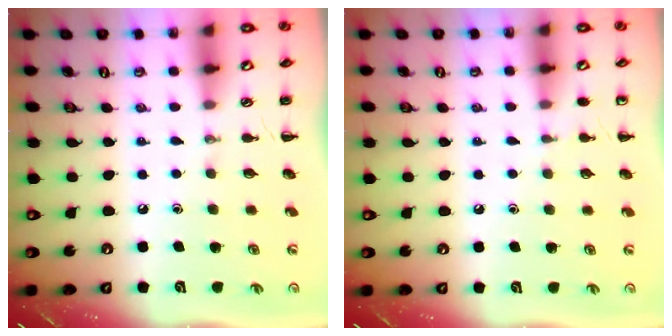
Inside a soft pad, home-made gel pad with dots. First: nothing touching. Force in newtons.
{"total": 3.8, "press": 3.6, "slide": 1.3}